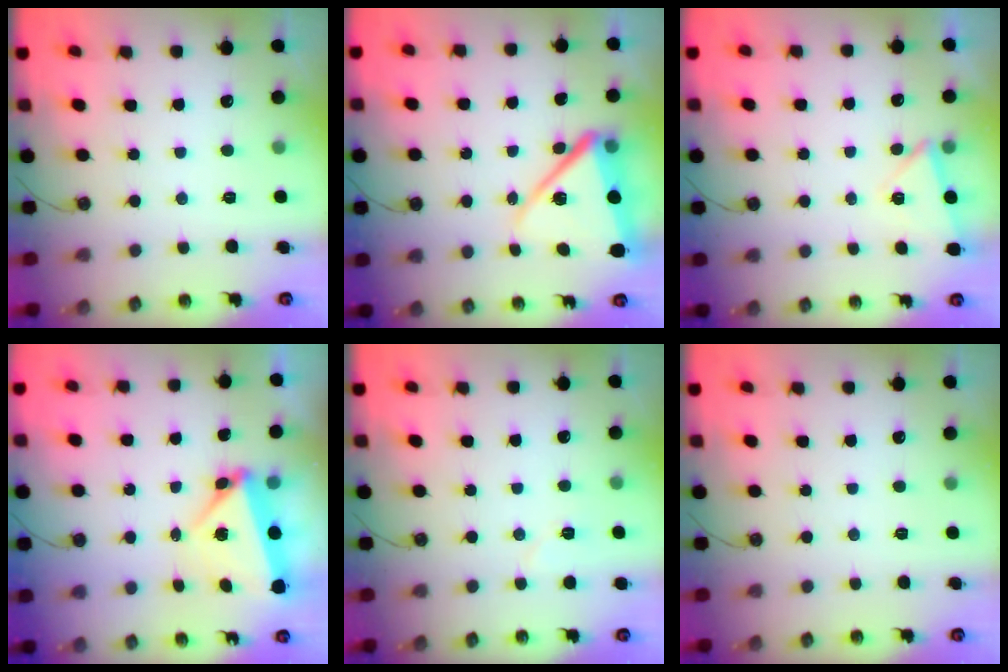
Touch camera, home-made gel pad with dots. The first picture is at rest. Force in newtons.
{"total": 14.3, "press": 14.2, "slide": 1.5}
{"total": 3.0, "press": 2.8, "slide": 1.1}
{"total": 5.4, "press": 5.4, "slide": 0.2}
{"total": 4.8, "press": 4.7, "slide": 1.2}
{"total": 0.0}